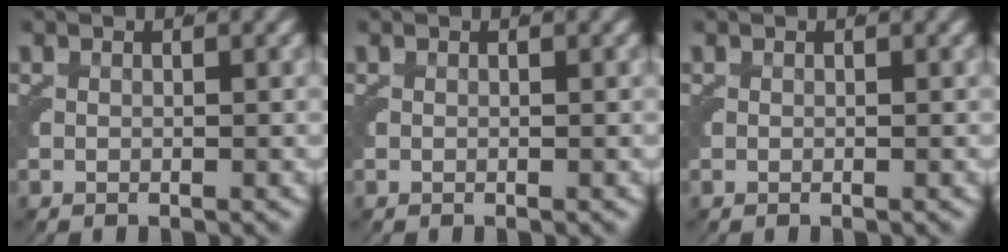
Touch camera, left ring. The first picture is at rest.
{"total": 0.0}
{"total": 0.0}